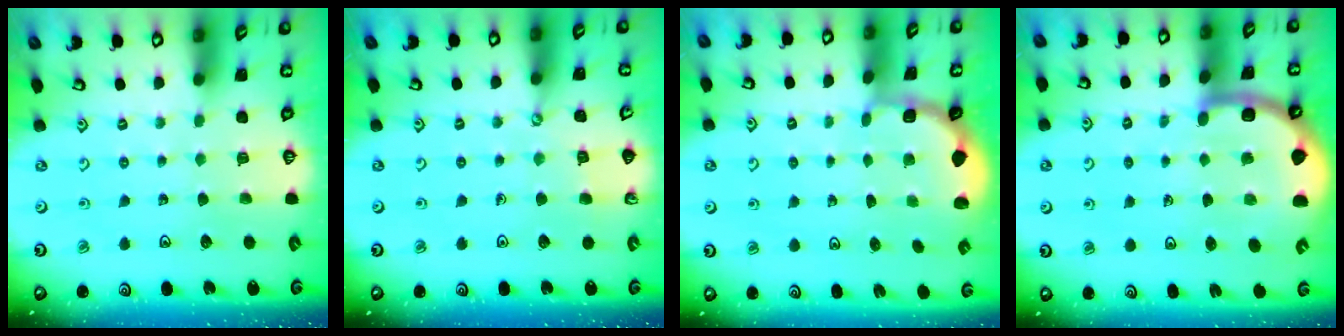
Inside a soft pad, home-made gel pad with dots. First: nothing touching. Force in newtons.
{"total": 3.6, "press": 3.6, "slide": 0.5}
{"total": 2.0, "press": 1.8, "slide": 0.7}
{"total": 8.0, "press": 7.5, "slide": 2.6}